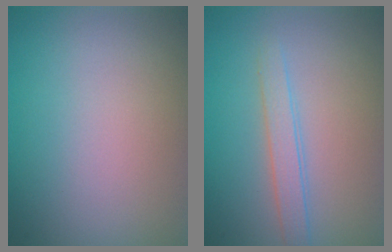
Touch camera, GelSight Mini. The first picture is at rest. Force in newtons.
{"total": 1.9, "press": 1.9, "slide": 0.1}